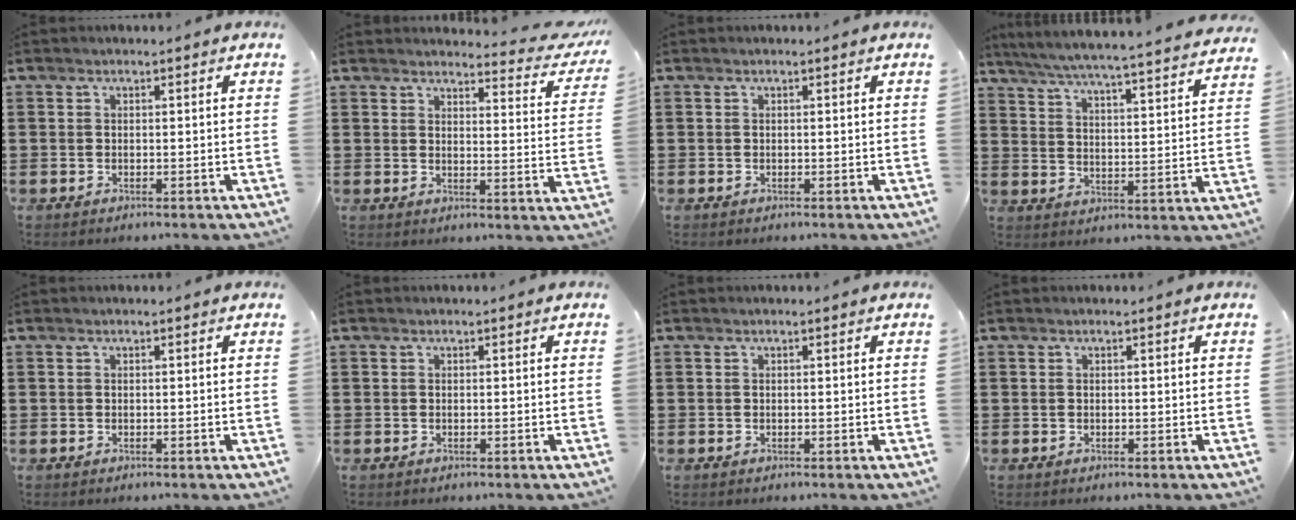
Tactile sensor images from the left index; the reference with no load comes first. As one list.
[{"total": 3.7, "force": [3.4, 0.3, 1.4], "torque": [-0.026, -0.025, 0.056]}, {"total": 0.0}, {"total": 5.3, "force": [4.8, -0.9, 1.9], "torque": [-0.060, -0.042, 0.076]}, {"total": 0.0}, {"total": 0.0}, {"total": 0.0}, {"total": 0.0}]